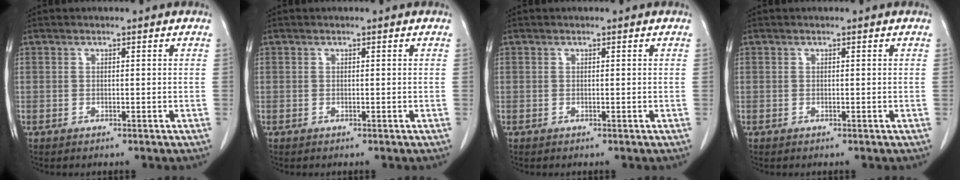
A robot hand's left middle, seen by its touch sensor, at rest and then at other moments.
{"total": 0.0}
{"total": 0.0}
{"total": 0.0}